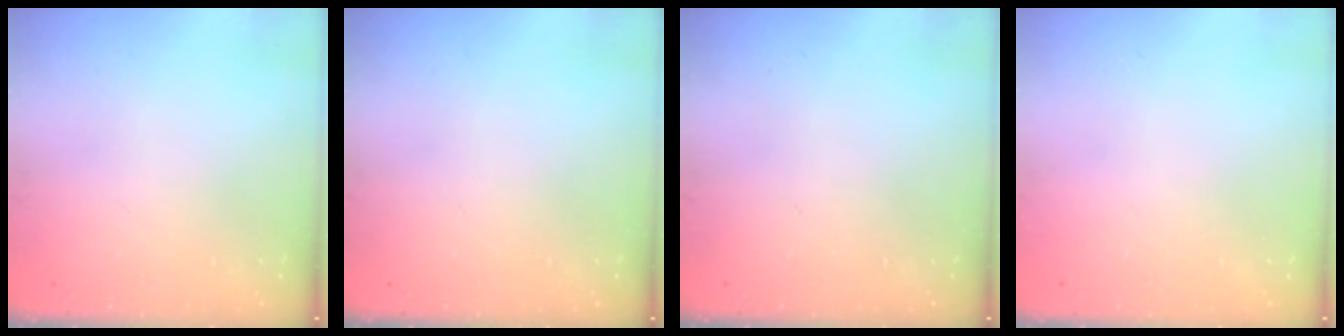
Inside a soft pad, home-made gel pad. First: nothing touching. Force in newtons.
{"total": 0.0}
{"total": 0.0}
{"total": 0.0}